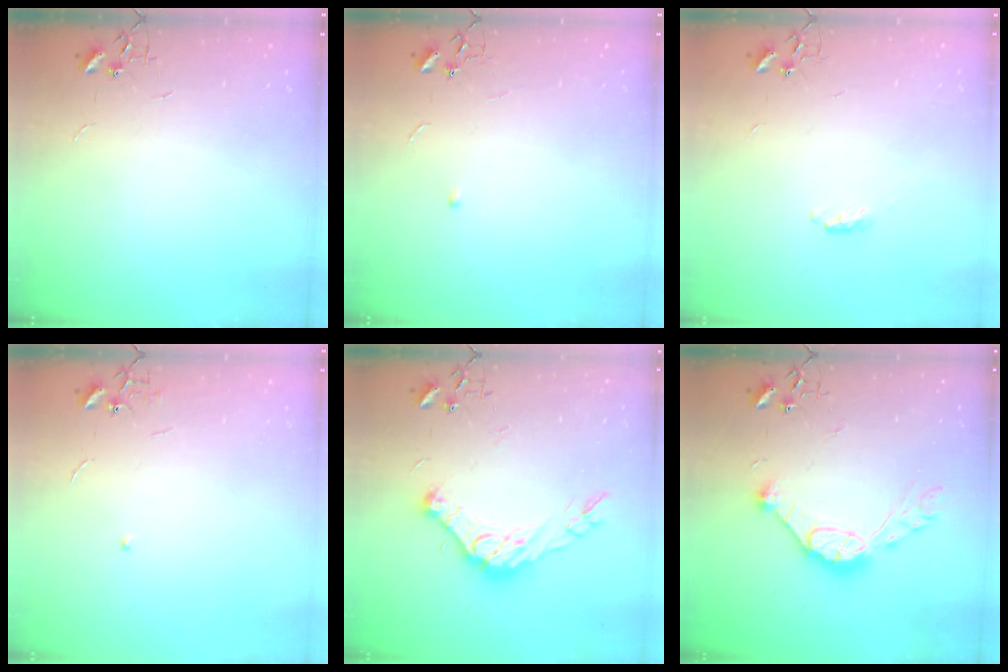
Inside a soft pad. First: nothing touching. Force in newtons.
{"total": 3.4, "press": 3.3, "slide": 0.6}
{"total": 3.6, "press": 3.6, "slide": 0.5}
{"total": 5.2, "press": 5.2, "slide": 0.6}
{"total": 15.0, "press": 14.9, "slide": 1.7}
{"total": 12.9, "press": 12.9, "slide": 1.0}